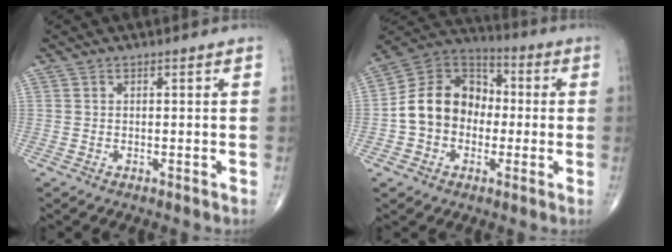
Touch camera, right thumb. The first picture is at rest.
{"total": 14.0, "force": [-1.4, 11.3, 8.2], "torque": [-0.111, 0.043, -0.036]}